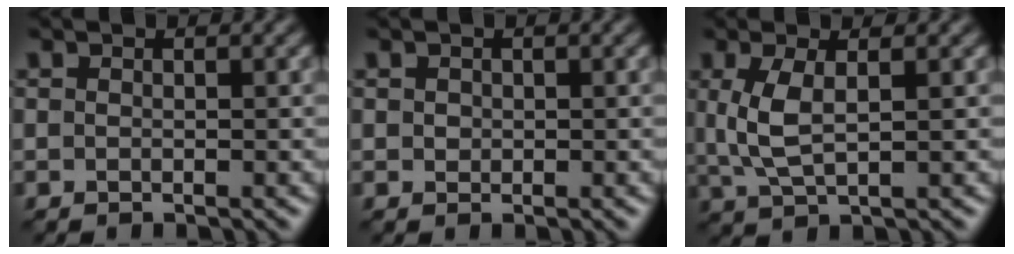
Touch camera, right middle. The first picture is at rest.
{"total": 0.7, "force": [0.2, 0.6, 0.2], "torque": [-0.003, -0.001, 0.004]}
{"total": 3.5, "force": [0.7, 1.2, 3.2], "torque": [-0.078, -0.001, 0.018]}